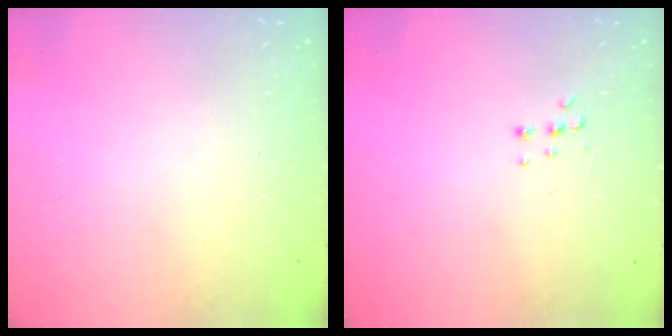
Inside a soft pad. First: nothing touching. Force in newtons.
{"total": 5.7, "press": 5.6, "slide": 1.0}